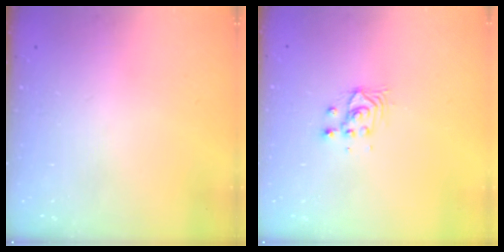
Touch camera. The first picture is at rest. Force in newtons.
{"total": 3.8, "press": 3.8, "slide": 0.2}